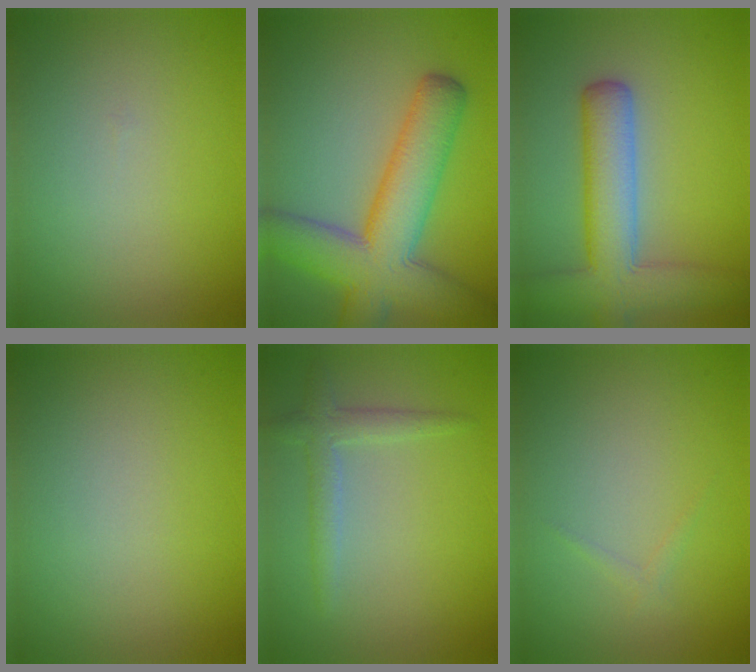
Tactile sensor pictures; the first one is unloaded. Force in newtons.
{"total": 9.9, "press": 9.9, "slide": 0.4}
{"total": 7.2, "press": 7.2, "slide": 0.4}
{"total": 0.0}
{"total": 2.3, "press": 2.2, "slide": 0.1}
{"total": 0.6, "press": 0.6, "slide": 0.0}